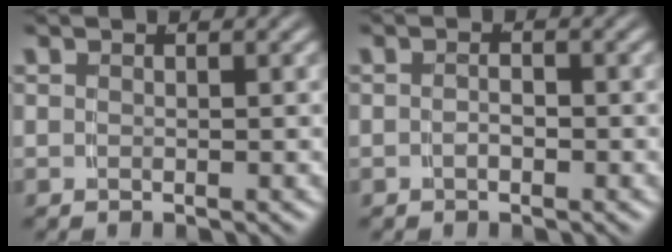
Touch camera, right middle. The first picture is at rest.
{"total": 1.1, "force": [-0.8, 0.2, 0.7], "torque": [-0.013, -0.004, -0.013]}